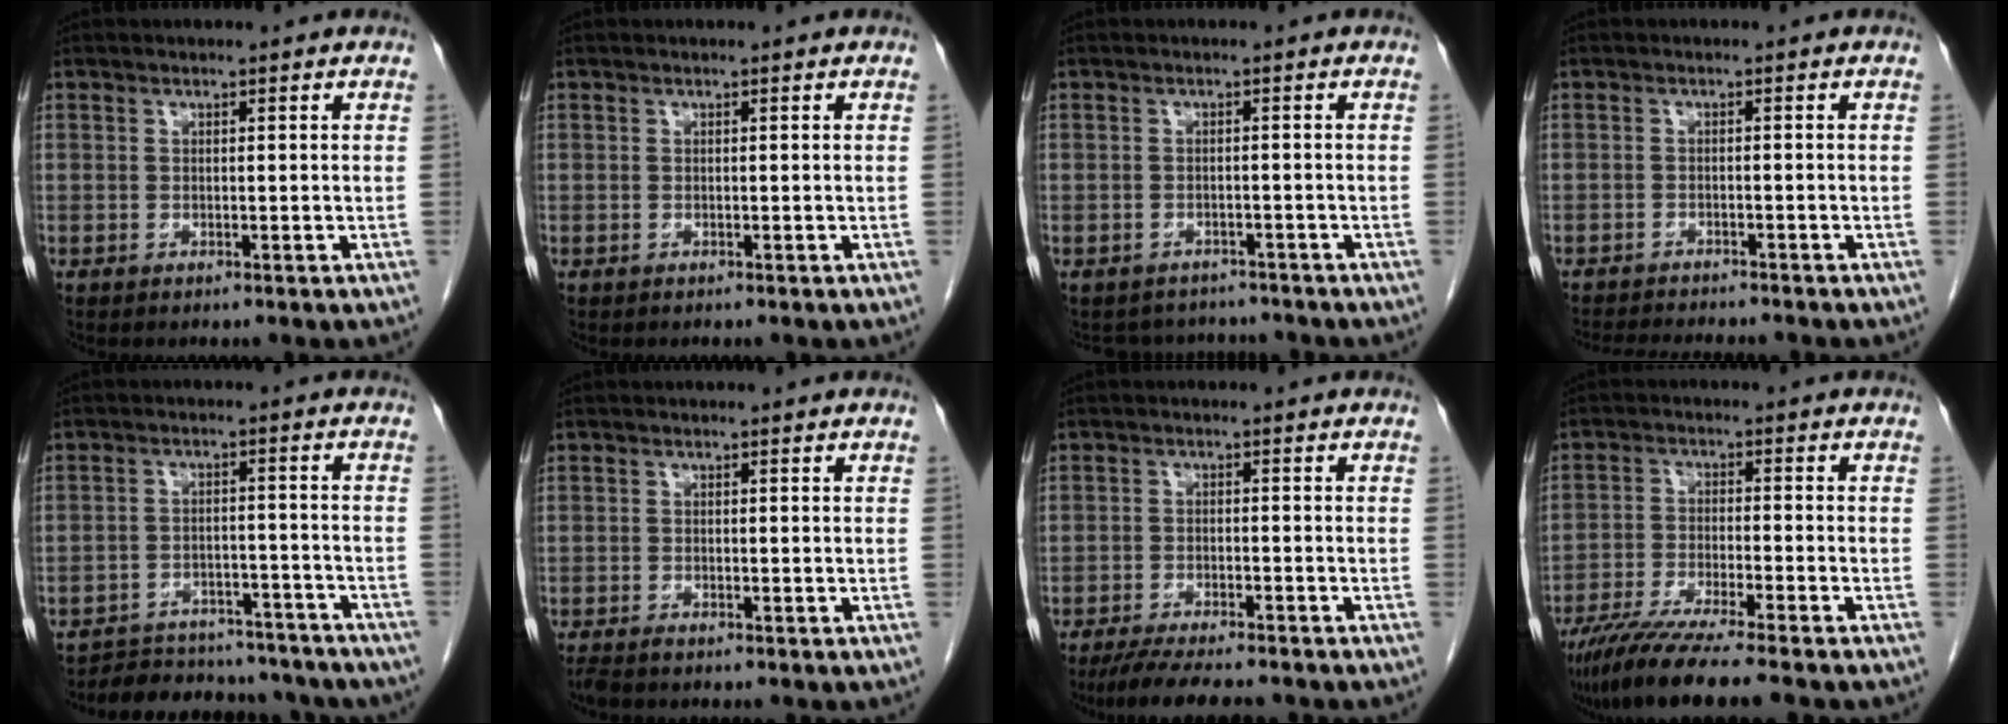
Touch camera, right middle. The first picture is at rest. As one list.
[{"total": 0.0}, {"total": 5.6, "force": [-5.3, 1.8, 0.0], "torque": [0.001, 0.009, -0.065]}, {"total": 9.4, "force": [-8.7, 1.1, 3.4], "torque": [-0.051, -0.013, -0.122]}, {"total": 16.0, "force": [-14.5, 5.6, 3.8], "torque": [-0.056, 0.021, -0.180]}, {"total": 1.5, "force": [-1.3, 0.2, 0.7], "torque": [-0.016, -0.006, -0.023]}, {"total": 9.5, "force": [-8.2, 1.3, 4.5], "torque": [-0.068, -0.020, -0.126]}, {"total": 11.5, "force": [-9.4, -0.2, 6.7], "torque": [-0.104, -0.031, -0.154]}]